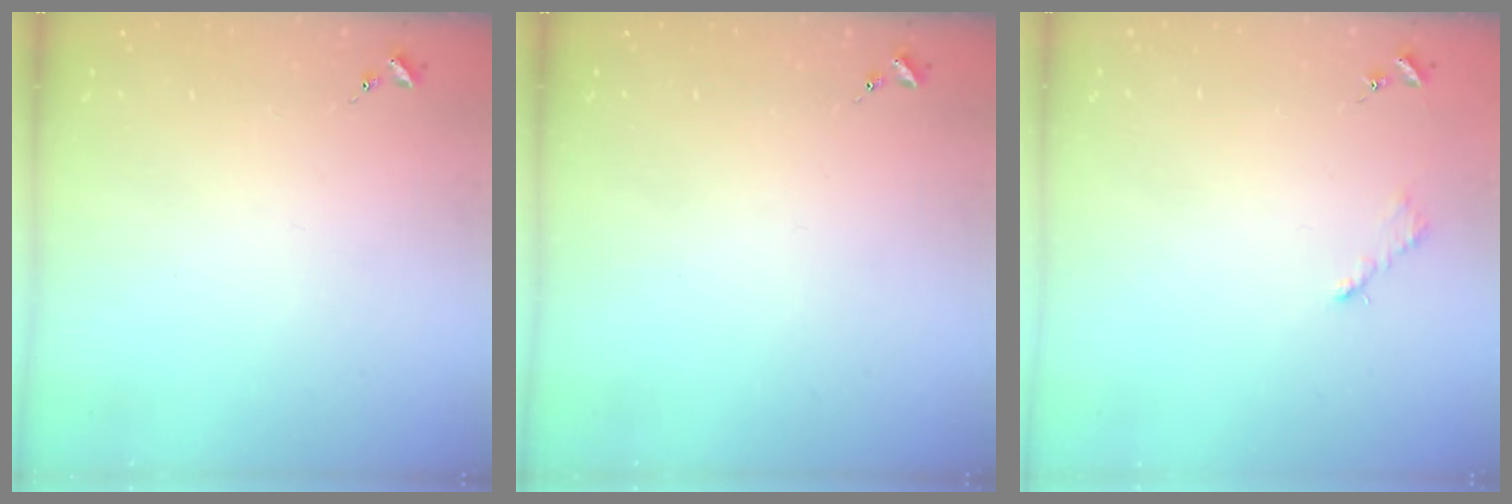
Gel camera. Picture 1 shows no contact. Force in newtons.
{"total": 0.0}
{"total": 2.6, "press": 2.6, "slide": 0.4}